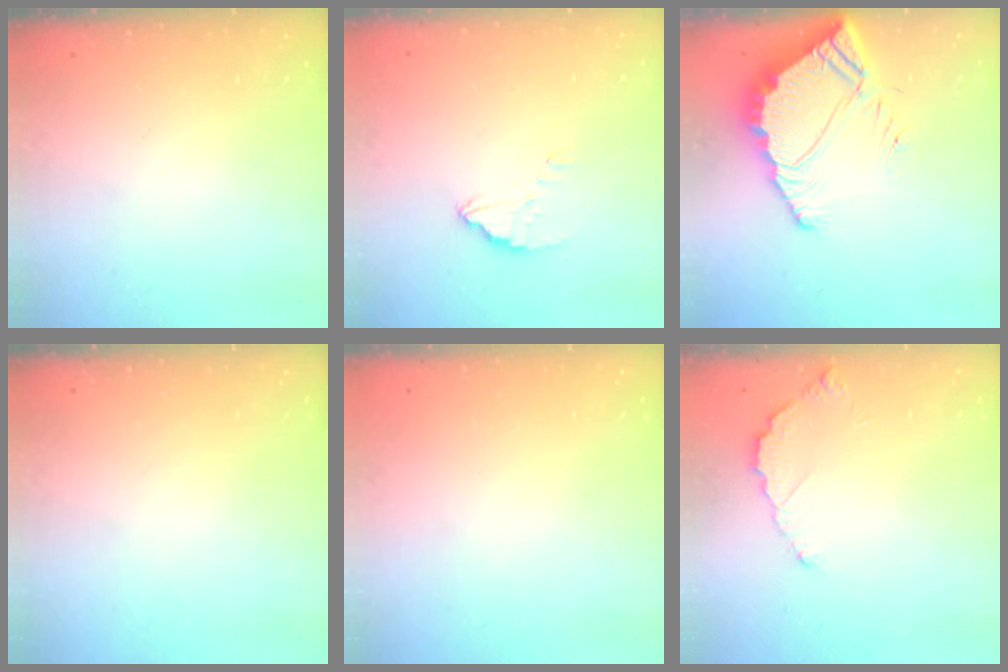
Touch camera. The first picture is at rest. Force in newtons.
{"total": 2.8, "press": 2.8, "slide": 0.1}
{"total": 7.2, "press": 7.2, "slide": 0.6}
{"total": 0.0}
{"total": 2.1, "press": 2.1, "slide": 0.1}
{"total": 3.8, "press": 3.8, "slide": 0.3}